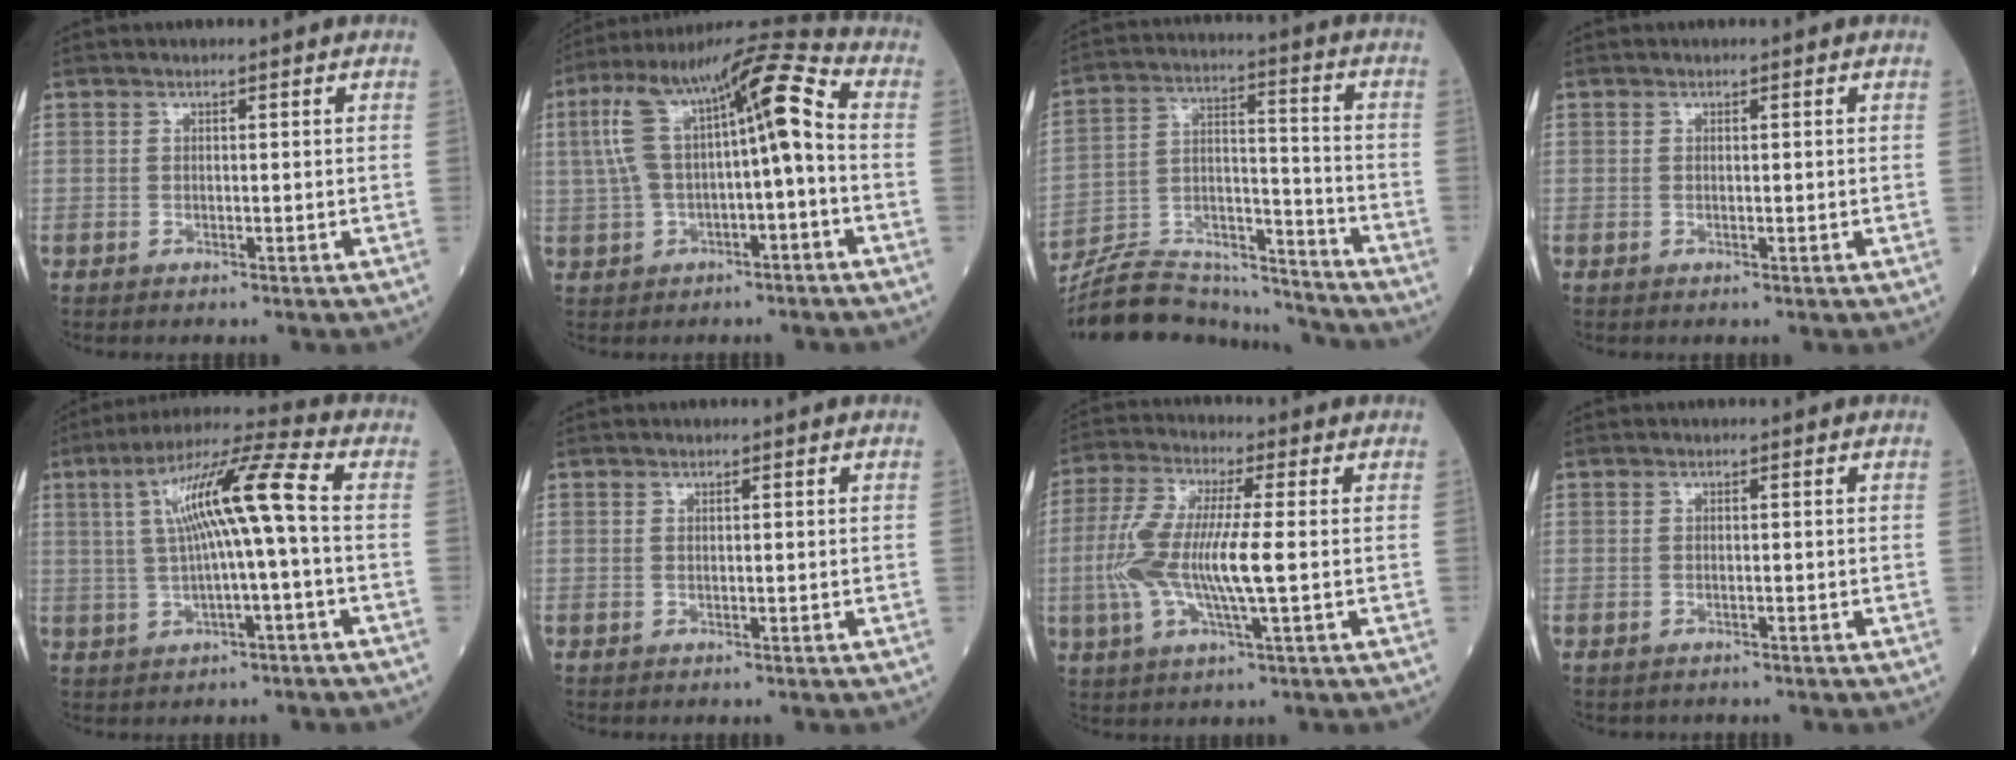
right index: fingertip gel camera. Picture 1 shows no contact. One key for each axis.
{"total": 15.2, "fx": 1.7, "fy": 3.4, "fz": 14.7, "tx": -0.271, "ty": 0.064, "tz": 0.027}
{"total": 19.9, "fx": -18.7, "fy": 3.9, "fz": 5.4, "tx": -0.132, "ty": 0.023, "tz": -0.311}
{"total": 0.0}
{"total": 12.5, "fx": 1.3, "fy": 0.7, "fz": 12.4, "tx": -0.226, "ty": 0.029, "tz": 0.022}
{"total": 0.0}
{"total": 11.4, "fx": -0.9, "fy": 1.8, "fz": 11.2, "tx": -0.247, "ty": 0.003, "tz": -0.021}
{"total": 1.1, "fx": -0.7, "fy": 0.6, "fz": 0.5, "tx": -0.024, "ty": -0.002, "tz": -0.006}